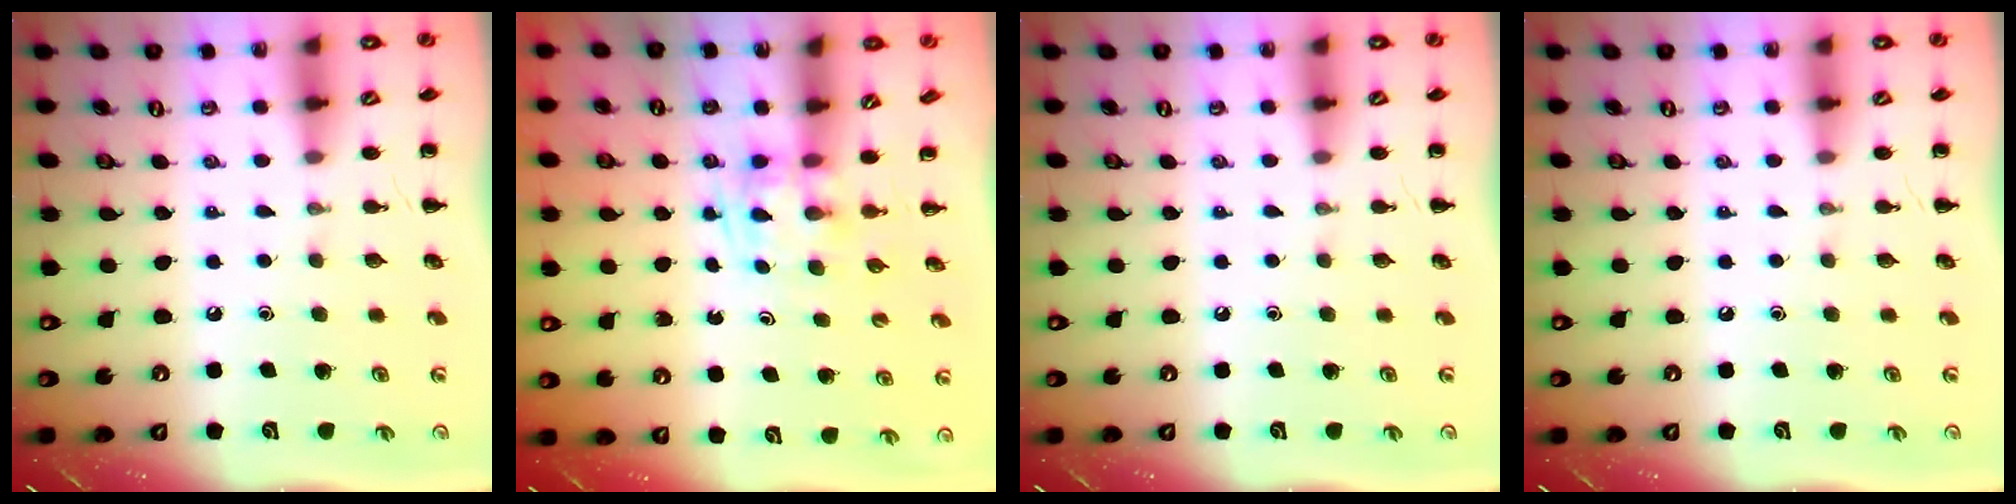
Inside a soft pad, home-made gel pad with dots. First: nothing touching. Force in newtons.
{"total": 1.2, "press": 1.0, "slide": 0.7}
{"total": 0.0}
{"total": 0.0}